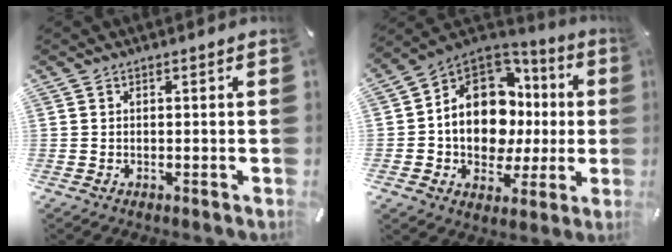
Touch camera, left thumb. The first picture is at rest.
{"total": 15.1, "force": [1.0, 11.8, 9.3], "torque": [-0.171, -0.016, 0.018]}